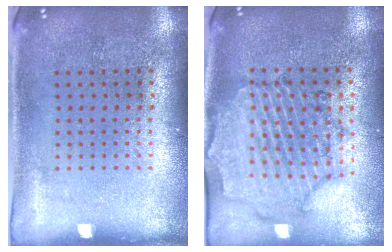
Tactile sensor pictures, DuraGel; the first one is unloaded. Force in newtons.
{"total": 1.6, "press": 1.6, "slide": 0.3}